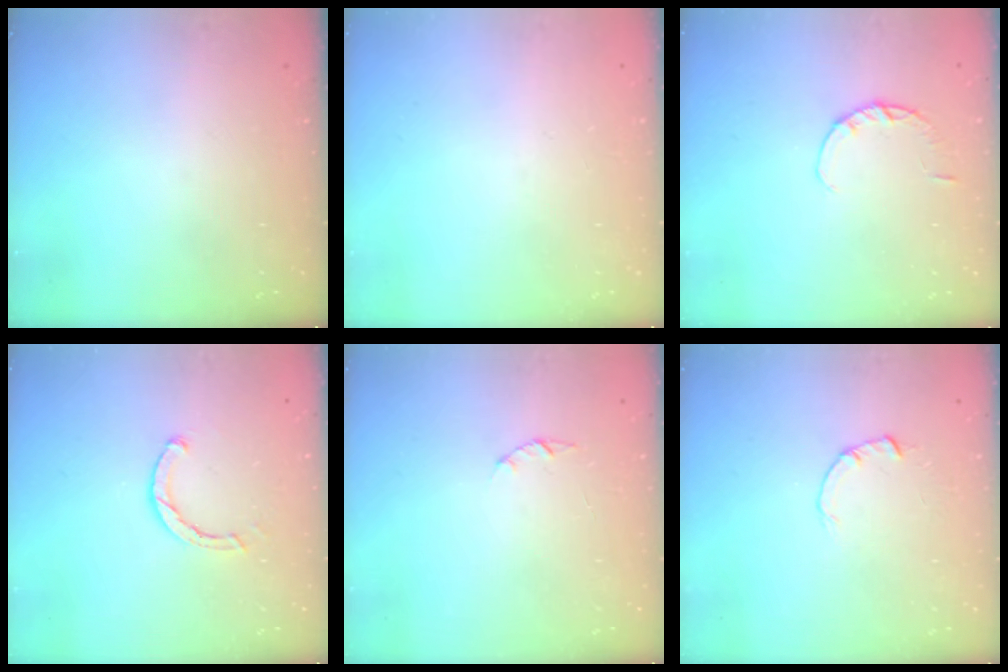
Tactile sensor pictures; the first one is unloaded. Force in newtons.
{"total": 0.0}
{"total": 2.9, "press": 2.8, "slide": 0.4}
{"total": 2.4, "press": 2.4, "slide": 0.1}
{"total": 1.4, "press": 1.4, "slide": 0.3}
{"total": 1.8, "press": 1.7, "slide": 0.3}